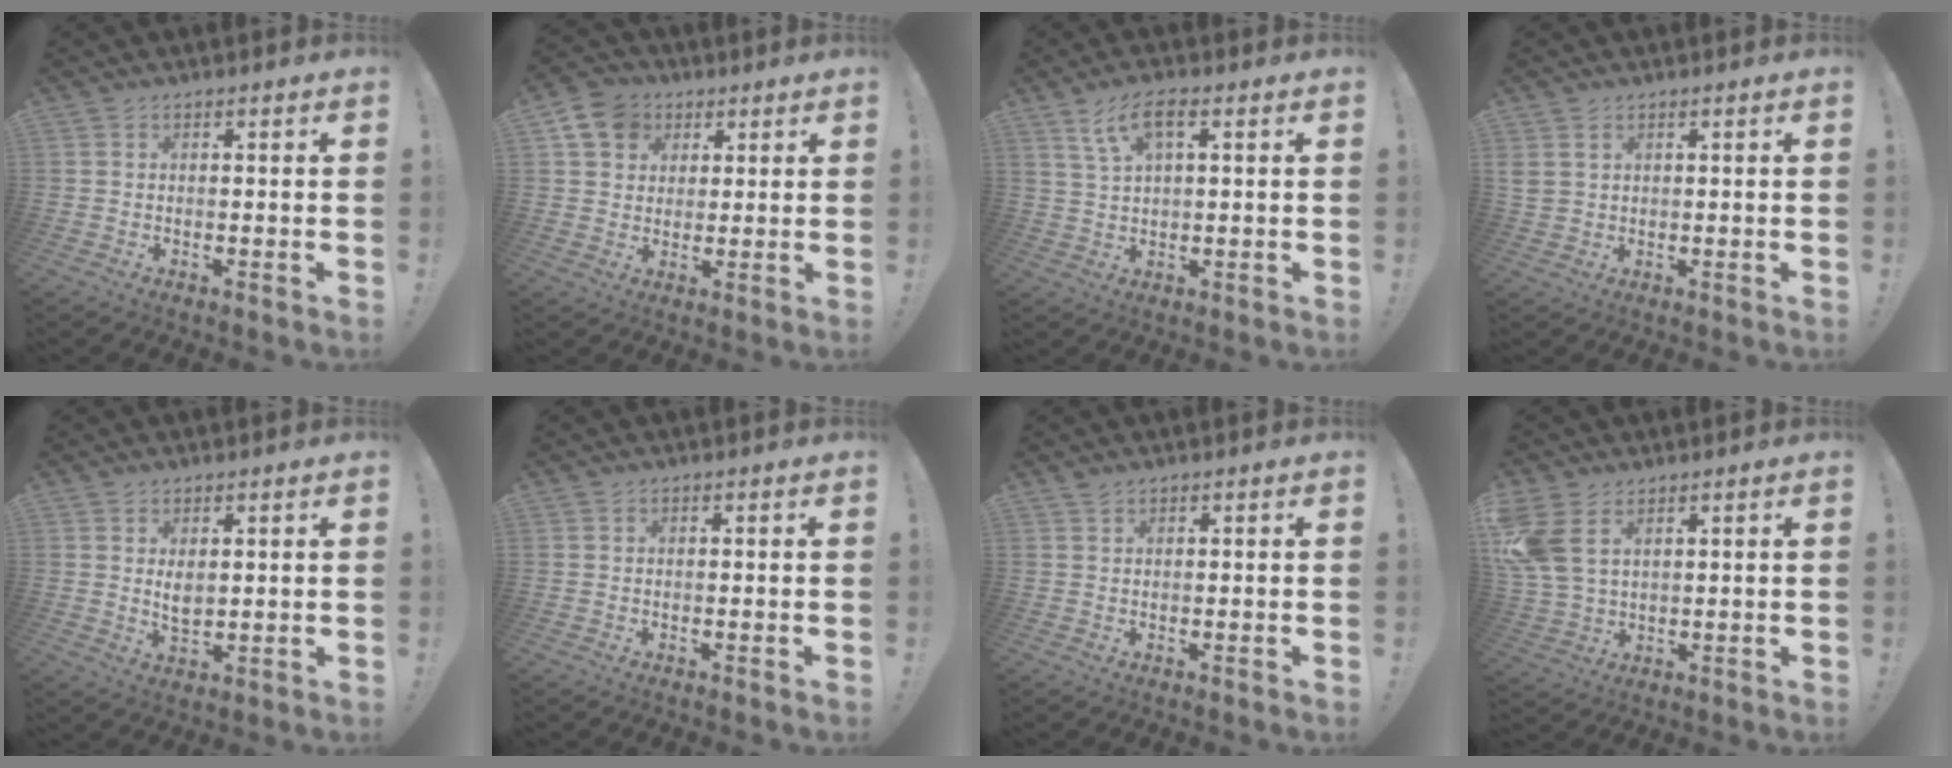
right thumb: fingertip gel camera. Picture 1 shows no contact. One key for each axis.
{"total": 9.7, "fx": 4.0, "fy": 8.1, "fz": 3.4, "tx": -0.050, "ty": -0.015, "tz": 0.080}
{"total": 7.2, "fx": 3.3, "fy": 2.4, "fz": 5.9, "tx": -0.110, "ty": -0.003, "tz": 0.061}
{"total": 3.0, "fx": 1.6, "fy": 2.2, "fz": 1.3, "tx": -0.020, "ty": -0.003, "tz": 0.032}
{"total": 3.9, "fx": 1.5, "fy": 2.1, "fz": 2.9, "tx": -0.029, "ty": -0.016, "tz": 0.023}
{"total": 0.0}
{"total": 0.9, "fx": 0.8, "fy": 0.3, "fz": 0.4, "tx": -0.001, "ty": -0.004, "tz": 0.013}
{"total": 9.1, "fx": 4.1, "fy": 5.5, "fz": 5.9, "tx": -0.124, "ty": -0.012, "tz": 0.083}